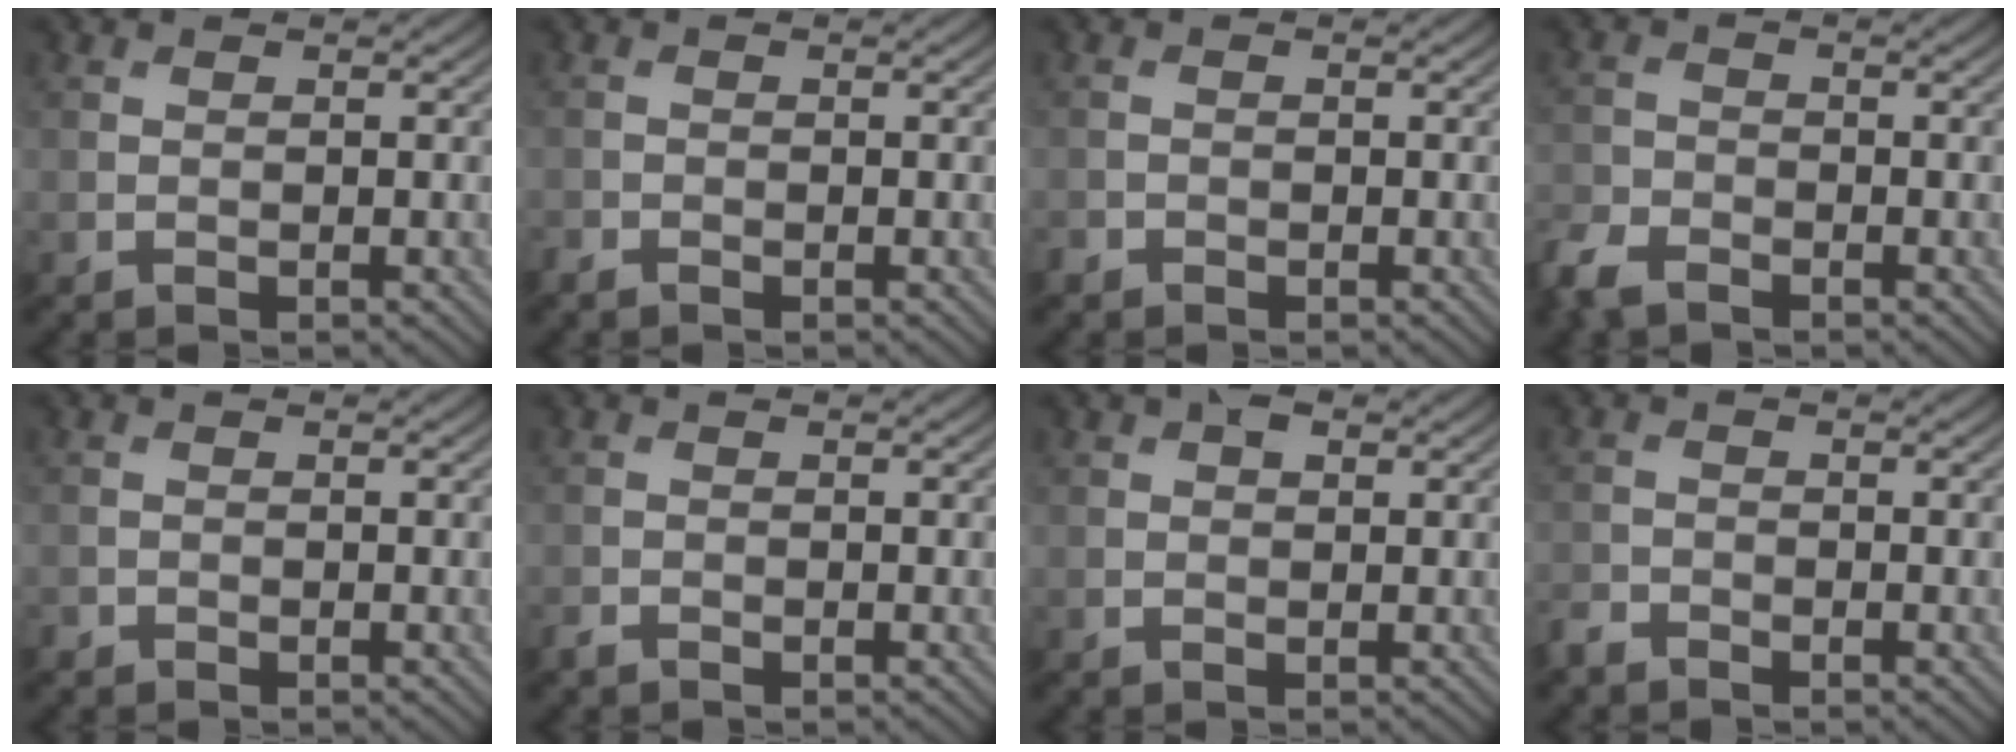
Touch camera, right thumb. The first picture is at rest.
{"total": 1.0, "force": [-0.9, 0.4, 0.2], "torque": [-0.005, -0.002, -0.021]}
{"total": 0.9, "force": [-0.7, 0.5, 0.1], "torque": [-0.002, -0.002, -0.016]}
{"total": 4.4, "force": [-3.4, 2.1, 2.0], "torque": [-0.049, -0.011, -0.080]}
{"total": 0.6, "force": [-0.5, 0.3, 0.0], "torque": [0.001, -0.004, -0.009]}
{"total": 0.7, "force": [-0.7, 0.2, 0.2], "torque": [-0.004, -0.002, -0.015]}
{"total": 1.7, "force": [0.8, 1.0, 1.1], "torque": [-0.018, 0.005, 0.011]}
{"total": 1.7, "force": [-1.5, 0.7, 0.3], "torque": [-0.010, -0.003, -0.039]}